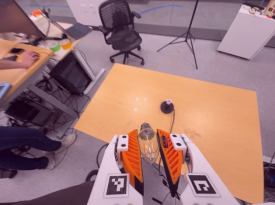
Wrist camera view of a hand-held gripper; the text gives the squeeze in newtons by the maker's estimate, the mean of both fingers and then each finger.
{"total": 10.4, "left": 10.1, "right": 10.8}